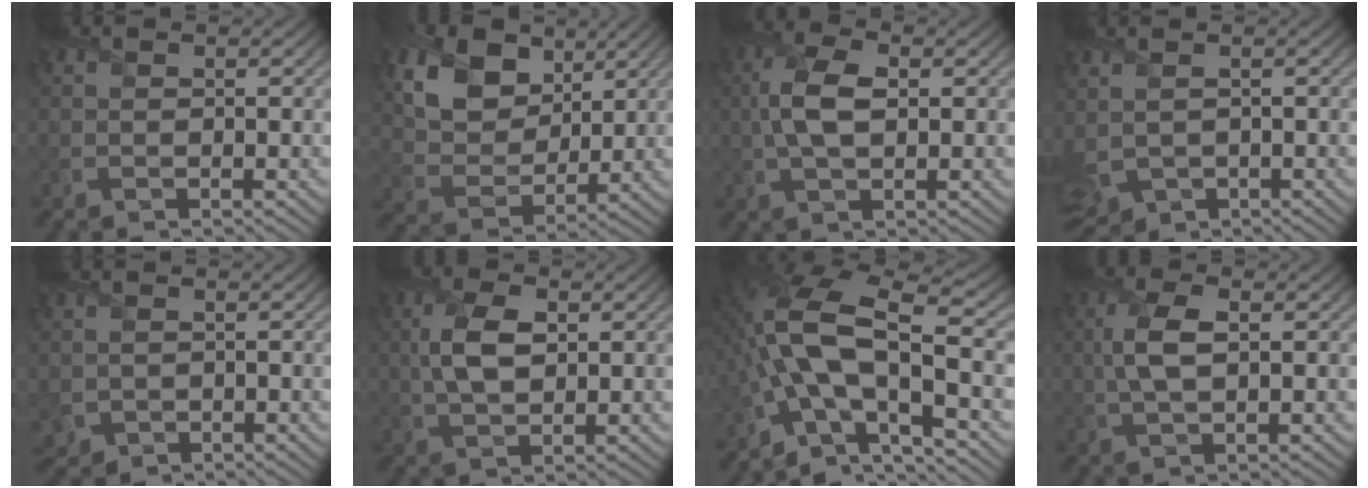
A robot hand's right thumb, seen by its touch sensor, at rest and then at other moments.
{"total": 10.5, "force": [5.2, 6.9, 6.0], "torque": [-0.150, 0.002, 0.088]}
{"total": 6.3, "force": [0.6, 3.3, 5.4], "torque": [-0.135, 0.006, 0.010]}
{"total": 5.2, "force": [-0.7, 3.3, 3.9], "torque": [-0.116, -0.020, 0.002]}
{"total": 2.2, "force": [-0.4, 2.0, 0.8], "torque": [-0.029, -0.014, -0.005]}
{"total": 6.1, "force": [1.1, 3.3, 4.9], "torque": [-0.118, 0.006, 0.021]}
{"total": 15.4, "force": [-2.5, 6.1, 14.0], "torque": [-0.285, 0.011, -0.052]}
{"total": 5.1, "force": [0.7, 2.1, 4.5], "torque": [-0.113, 0.007, 0.013]}